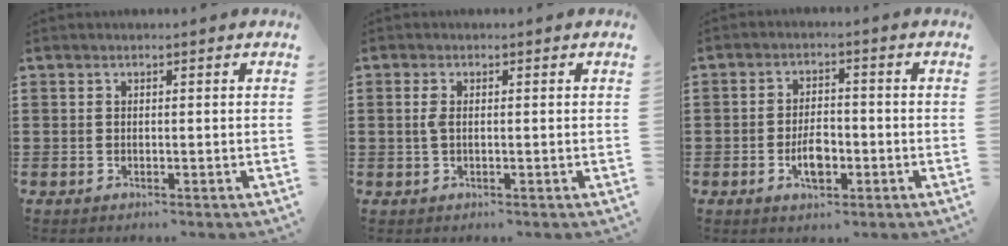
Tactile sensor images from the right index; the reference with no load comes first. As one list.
[{"total": 1.8, "force": [0.1, 0.6, 1.7], "torque": [-0.041, 0.000, -0.002]}, {"total": 4.7, "force": [-1.5, 2.2, 3.8], "torque": [-0.073, 0.000, -0.031]}]